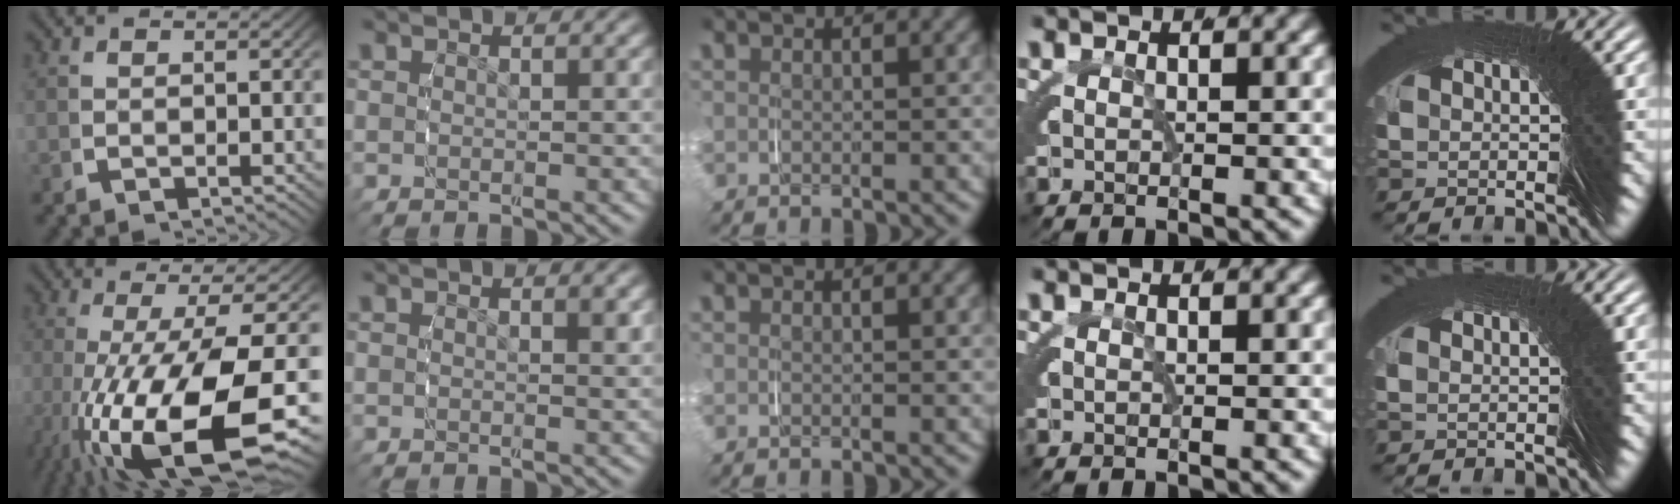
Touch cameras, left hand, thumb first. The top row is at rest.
{"thumb": {"total": 17.5, "force": [-4.5, 8.5, 14.6], "torque": [-0.288, -0.039, -0.028]}, "index": {"total": 0.6, "force": [0.3, -0.1, 0.5], "torque": [-0.003, 0.000, 0.005]}, "little": {"total": 1.7, "force": [0.6, -1.4, -0.5], "torque": [0.018, 0.015, 0.006]}}